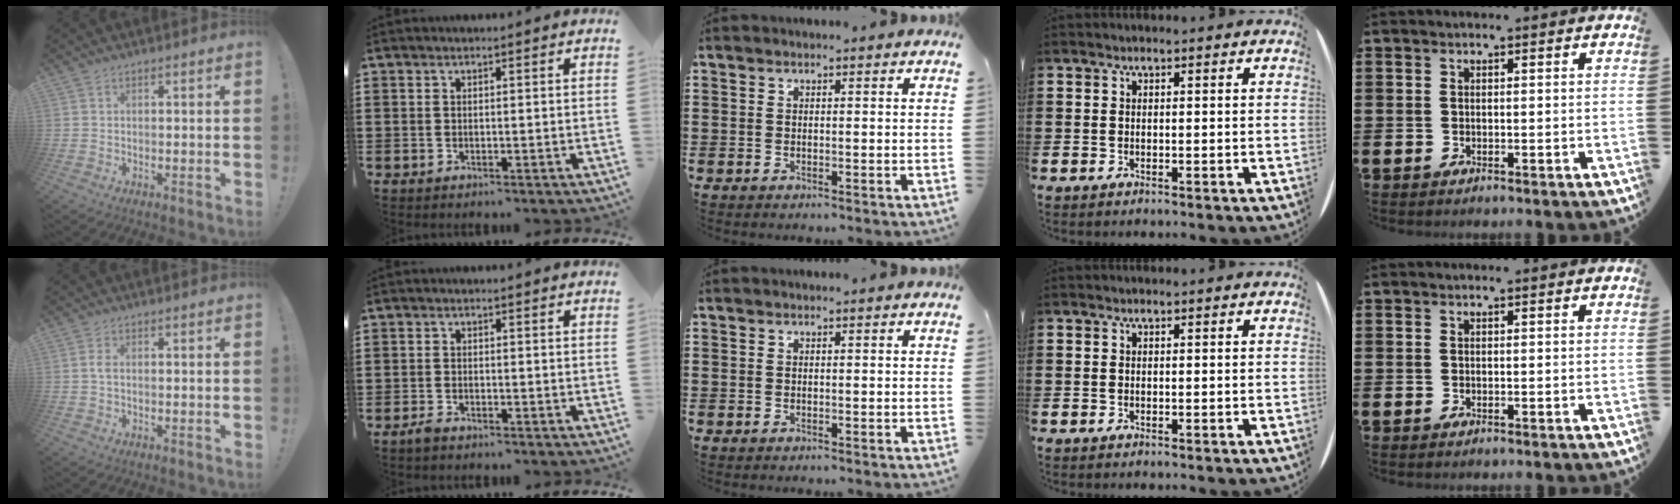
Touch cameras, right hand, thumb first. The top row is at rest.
{"thumb": {"total": 1.6, "force": [-0.2, 0.6, 1.5], "torque": [-0.033, 0.006, -0.003]}, "index": {"total": 1.0, "force": [-0.9, 0.3, 0.4], "torque": [-0.009, -0.002, -0.016]}}